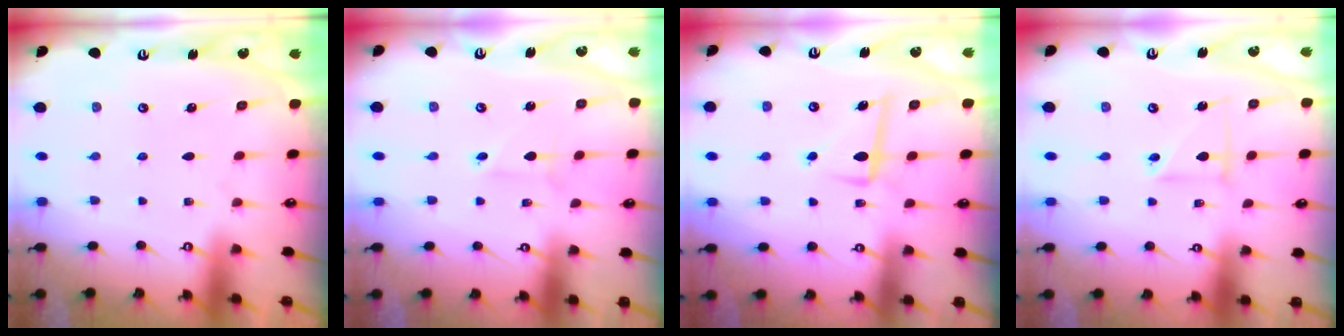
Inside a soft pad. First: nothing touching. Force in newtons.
{"total": 2.0, "press": 2.0, "slide": 0.3}
{"total": 6.2, "press": 6.0, "slide": 1.2}
{"total": 4.0, "press": 4.0, "slide": 0.4}